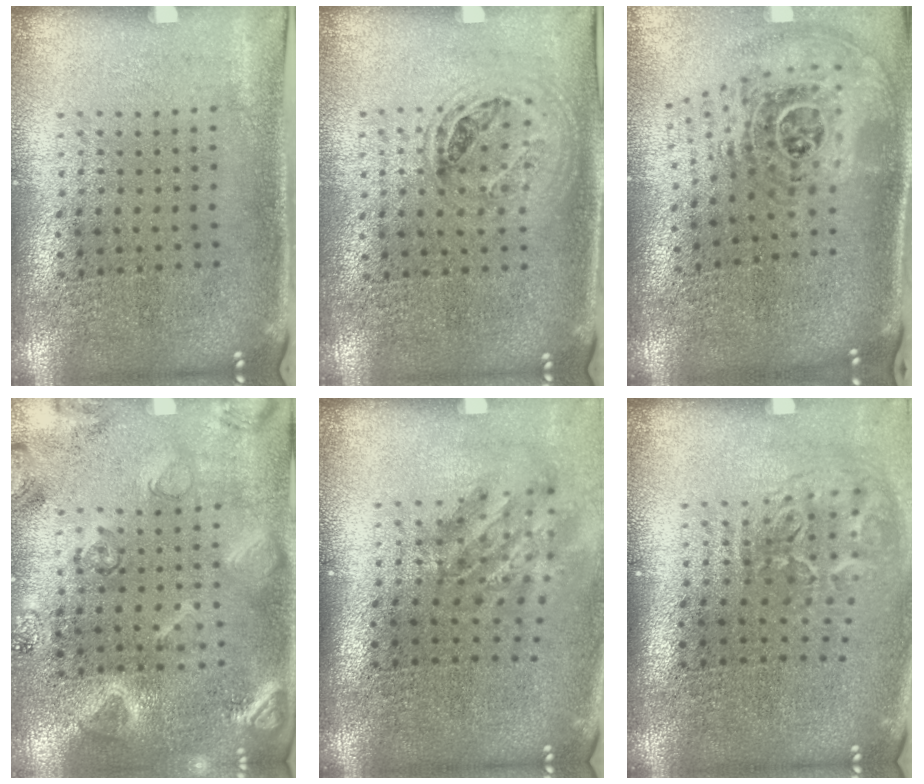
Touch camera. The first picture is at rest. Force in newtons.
{"total": 1.0, "press": 0.9, "slide": 0.3}
{"total": 1.9, "press": 1.5, "slide": 1.2}
{"total": 2.3, "press": 2.3, "slide": 0.1}
{"total": 1.9, "press": 1.2, "slide": 1.4}
{"total": 2.1, "press": 1.3, "slide": 1.6}